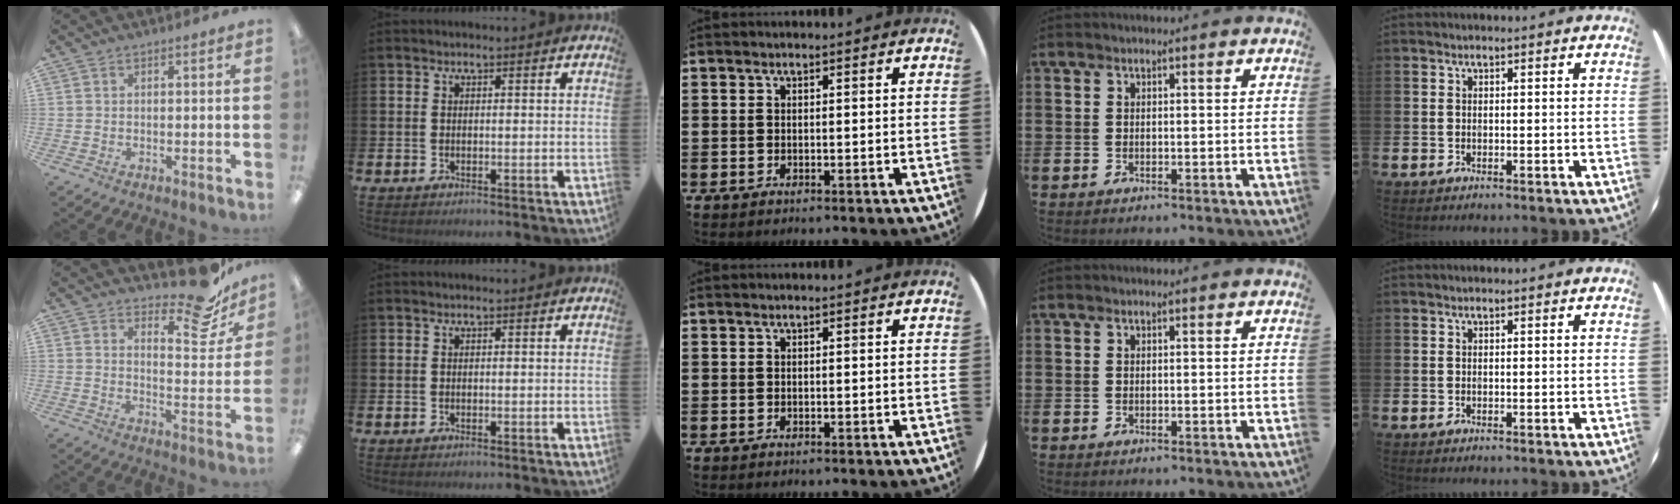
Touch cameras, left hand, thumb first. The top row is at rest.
{"thumb": {"total": 13.2, "force": [10.6, 4.3, 6.6], "torque": [-0.076, -0.083, 0.178]}}